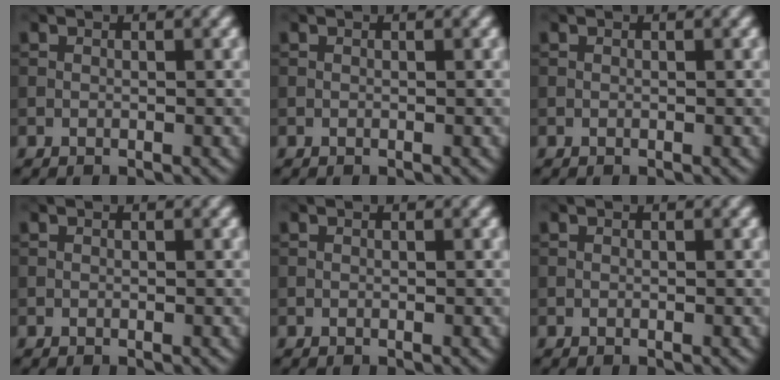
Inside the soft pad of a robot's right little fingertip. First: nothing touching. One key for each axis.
{"total": 0.0}
{"total": 0.0}
{"total": 0.0}
{"total": 0.0}
{"total": 0.0}